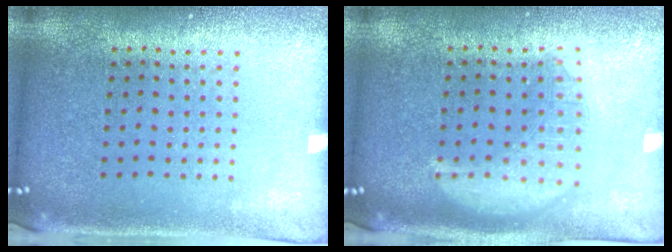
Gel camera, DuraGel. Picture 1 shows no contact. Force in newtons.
{"total": 3.1, "press": 3.1, "slide": 0.3}